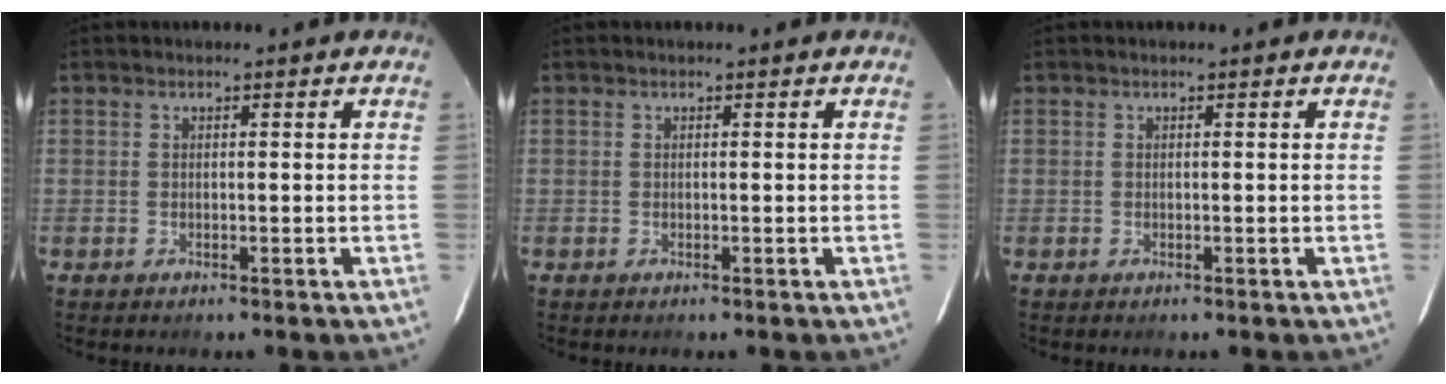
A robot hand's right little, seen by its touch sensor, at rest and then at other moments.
{"total": 0.0}
{"total": 0.0}